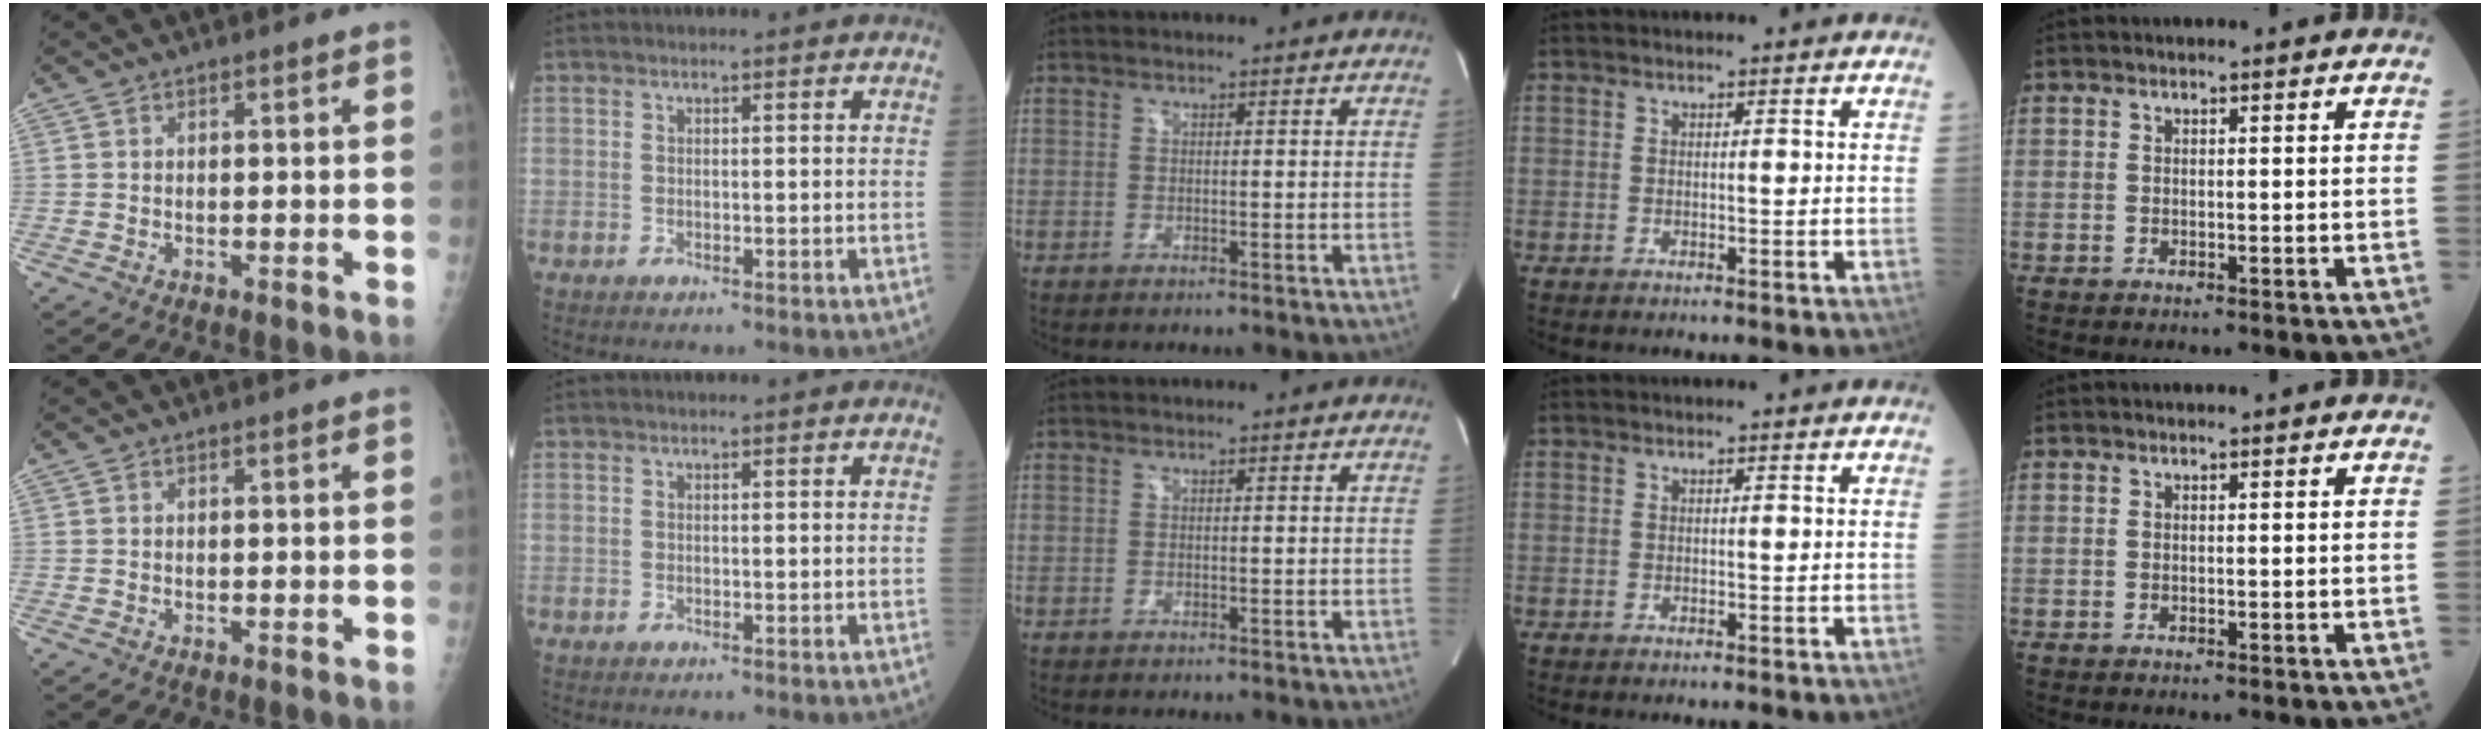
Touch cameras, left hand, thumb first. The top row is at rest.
{}